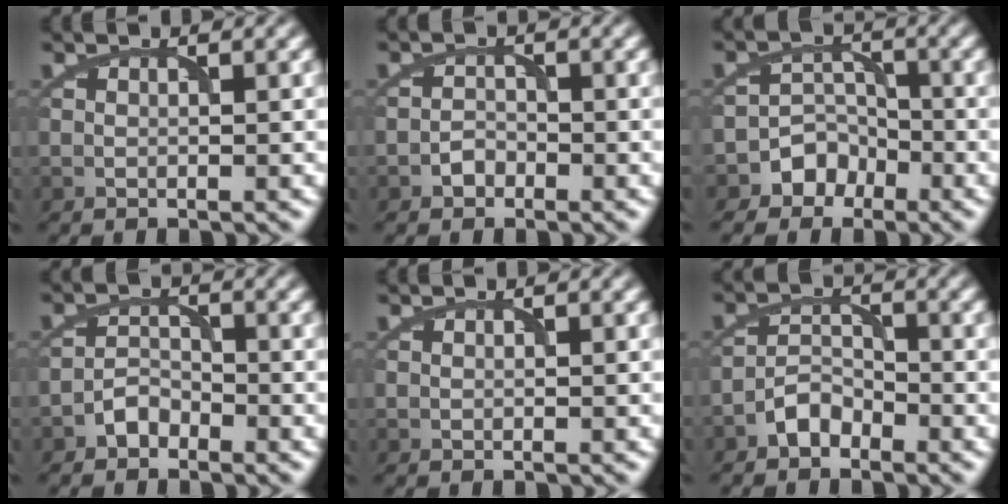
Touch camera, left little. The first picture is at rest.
{"total": 1.3, "force": [-1.0, 0.8, 0.2], "torque": [0.002, 0.005, -0.018]}
{"total": 2.9, "force": [-2.0, 2.0, 0.0], "torque": [0.020, 0.010, -0.031]}
{"total": 1.9, "force": [-1.6, 1.0, 0.3], "torque": [0.000, 0.011, -0.031]}
{"total": 0.0}
{"total": 2.4, "force": [-2.0, 1.1, 0.7], "torque": [-0.007, 0.014, -0.039]}